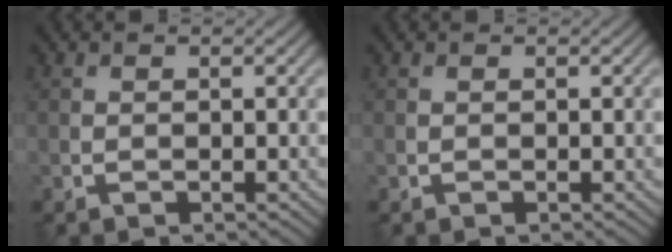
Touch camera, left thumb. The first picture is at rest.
{"total": 0.0}